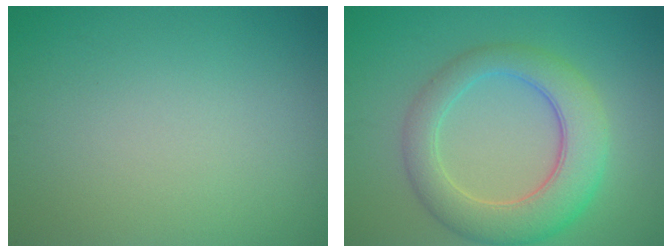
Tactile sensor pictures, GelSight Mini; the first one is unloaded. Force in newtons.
{"total": 6.8, "press": 6.8, "slide": 0.3}